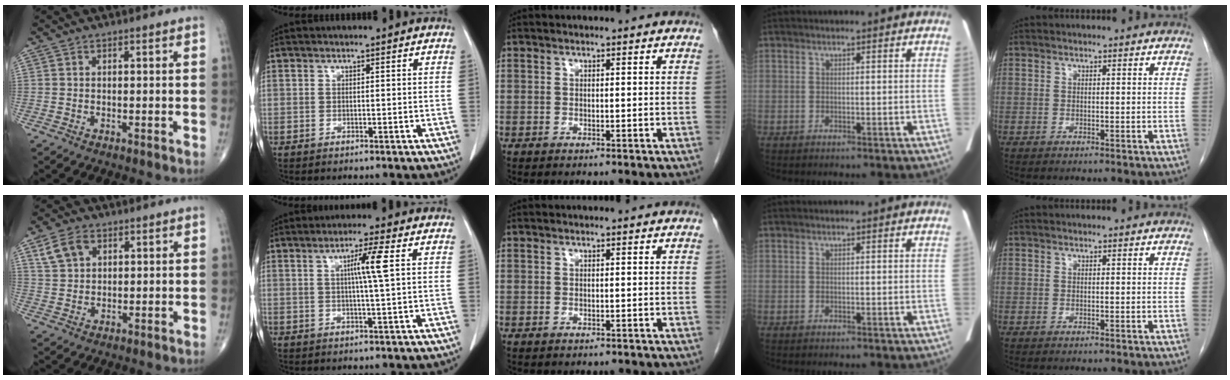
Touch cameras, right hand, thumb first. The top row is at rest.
{"thumb": {"total": 5.9, "force": [2.8, 4.0, 3.3], "torque": [-0.052, -0.003, 0.058]}, "index": {"total": 5.0, "force": [1.2, -1.0, 4.8], "torque": [-0.083, 0.000, 0.020]}, "middle": {"total": 0.8, "force": [-0.7, 0.4, 0.1], "torque": [-0.010, 0.000, -0.009]}}